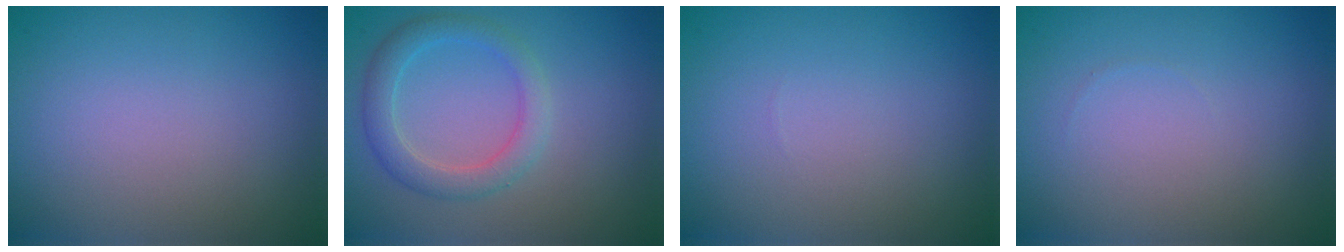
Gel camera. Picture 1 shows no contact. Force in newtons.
{"total": 3.1, "press": 3.1, "slide": 0.2}
{"total": 0.0}
{"total": 0.0}